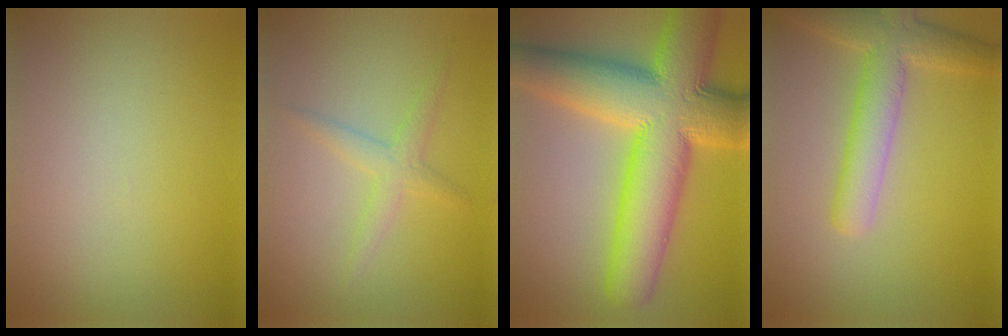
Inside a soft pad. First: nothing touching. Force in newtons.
{"total": 2.1, "press": 2.1, "slide": 0.1}
{"total": 14.6, "press": 14.6, "slide": 0.4}
{"total": 5.1, "press": 5.1, "slide": 0.2}